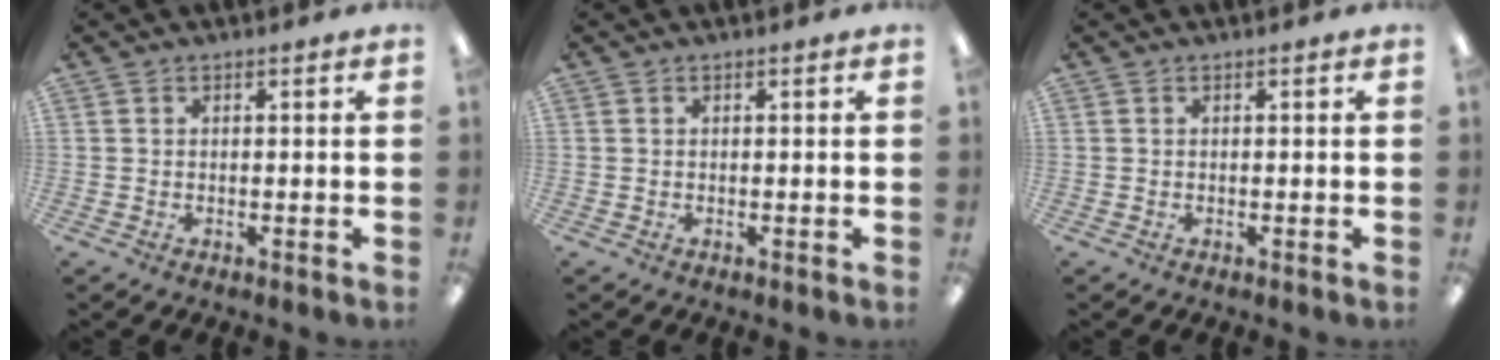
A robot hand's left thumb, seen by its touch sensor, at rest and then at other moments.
{"total": 0.0}
{"total": 0.0}